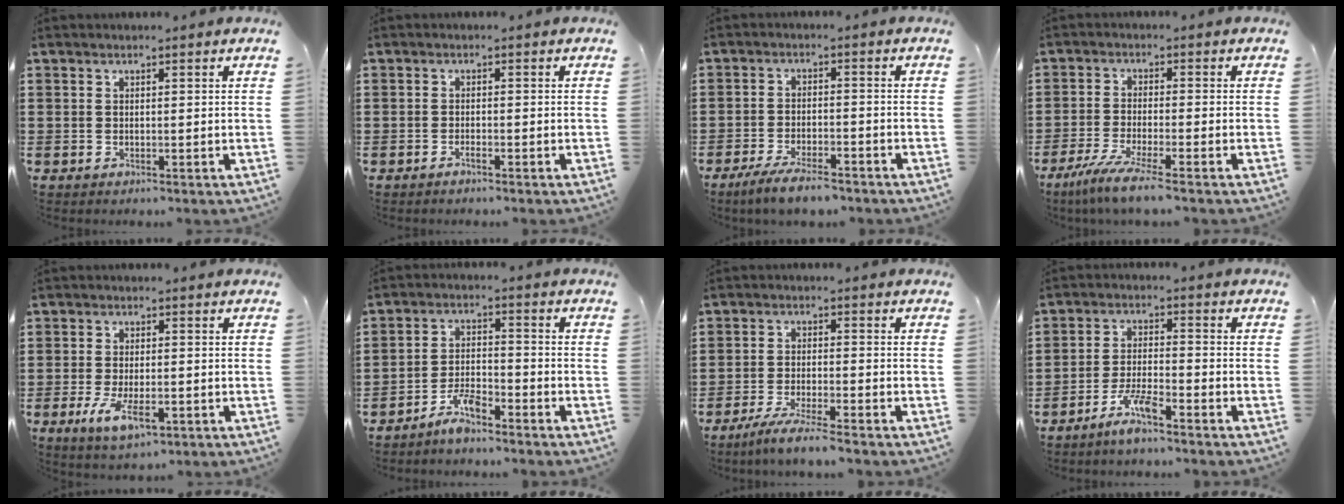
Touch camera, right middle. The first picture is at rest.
{"total": 0.9, "force": [-0.8, 0.0, 0.5], "torque": [-0.012, -0.004, -0.014]}
{"total": 5.2, "force": [-4.4, 1.0, 2.6], "torque": [-0.054, -0.004, -0.085]}
{"total": 5.5, "force": [-4.4, -0.1, 3.3], "torque": [-0.080, -0.024, -0.089]}
{"total": 5.6, "force": [-2.1, 2.5, 4.6], "torque": [-0.104, -0.007, -0.043]}
{"total": 4.8, "force": [-4.3, 0.9, 2.0], "torque": [-0.050, 0.007, -0.088]}
{"total": 4.8, "force": [-4.3, -0.2, 2.2], "torque": [-0.042, -0.012, -0.081]}
{"total": 4.9, "force": [-3.9, 0.4, 3.0], "torque": [-0.064, 0.001, -0.073]}